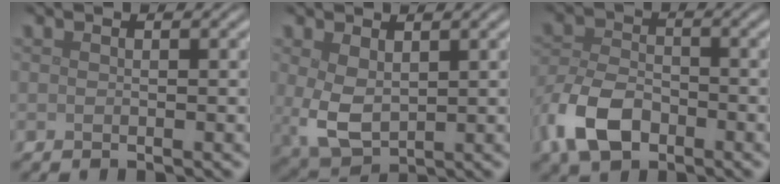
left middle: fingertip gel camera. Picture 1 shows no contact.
{"total": 4.0, "force": [0.3, 2.5, 3.1], "torque": [-0.080, -0.008, 0.016]}
{"total": 6.2, "force": [-3.2, 3.8, 3.8], "torque": [-0.083, -0.002, -0.072]}